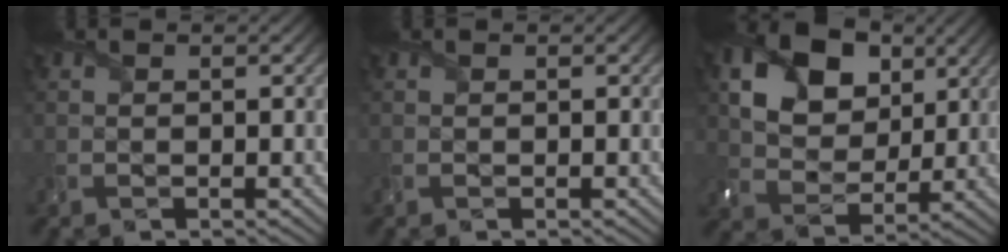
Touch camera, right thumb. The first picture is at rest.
{"total": 0.0}
{"total": 12.0, "force": [5.5, 8.3, 6.8], "torque": [-0.166, 0.014, 0.097]}